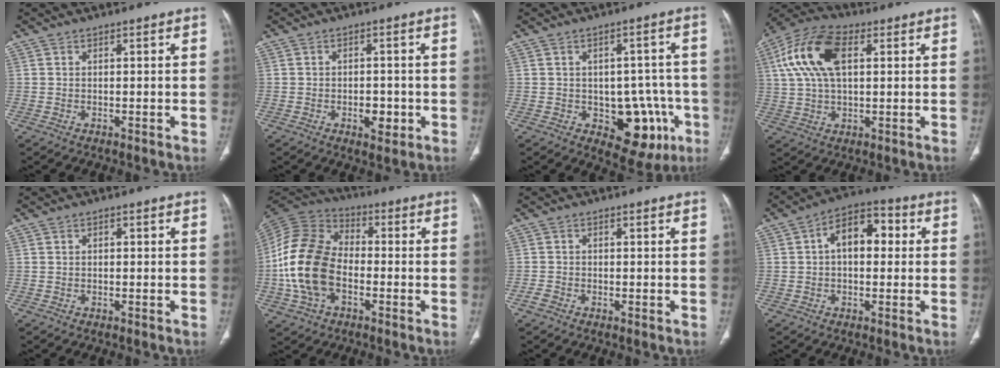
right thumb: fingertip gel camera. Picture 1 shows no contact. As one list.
[{"total": 4.2, "force": [-1.3, 2.5, 3.1], "torque": [-0.028, 0.003, -0.012]}, {"total": 12.2, "force": [-4.0, 7.7, 8.7], "torque": [-0.056, 0.021, -0.037]}, {"total": 14.1, "force": [4.0, 7.5, 11.3], "torque": [-0.235, 0.020, 0.073]}, {"total": 0.6, "force": [0.0, 0.4, 0.4], "torque": [-0.002, 0.002, -0.001]}, {"total": 16.8, "force": [-3.2, 11.3, 12.1], "torque": [-0.241, 0.028, -0.064]}, {"total": 1.4, "force": [-0.9, 0.8, 0.9], "torque": [-0.016, -0.001, -0.020]}, {"total": 9.8, "force": [1.4, 6.0, 7.7], "torque": [-0.096, 0.031, 0.013]}]